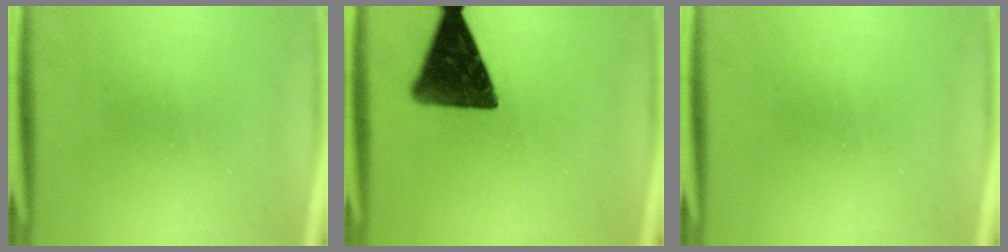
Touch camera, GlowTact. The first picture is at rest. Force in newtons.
{"total": 13.8}
{"total": 0.0}